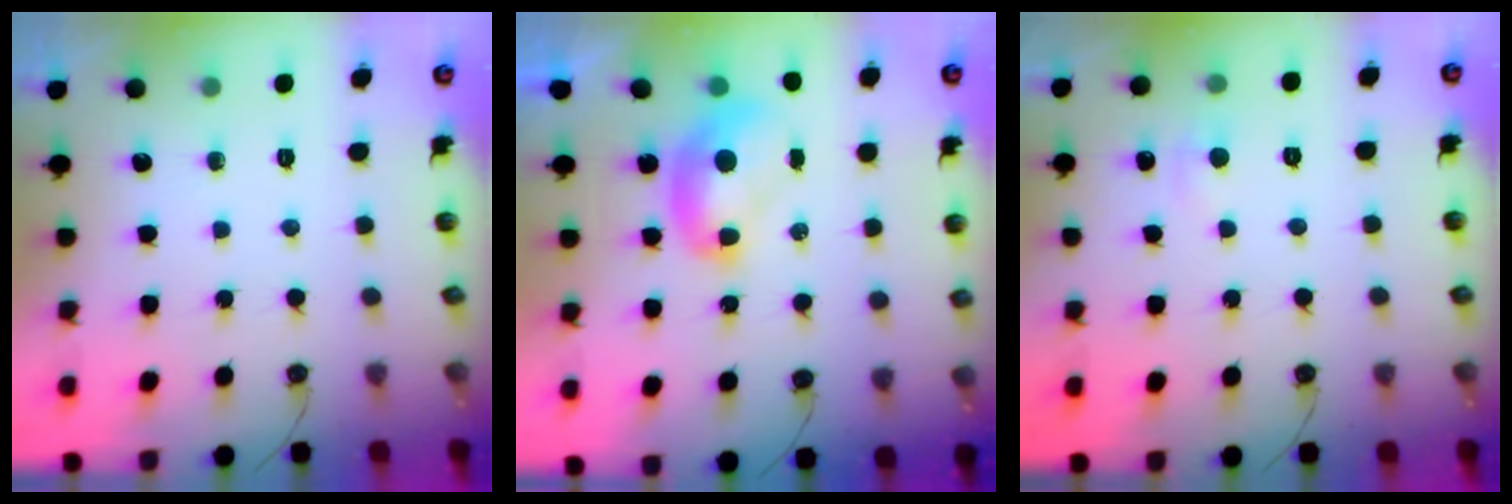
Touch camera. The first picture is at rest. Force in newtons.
{"total": 2.0, "press": 2.0, "slide": 0.2}
{"total": 2.7, "press": 2.7, "slide": 0.3}